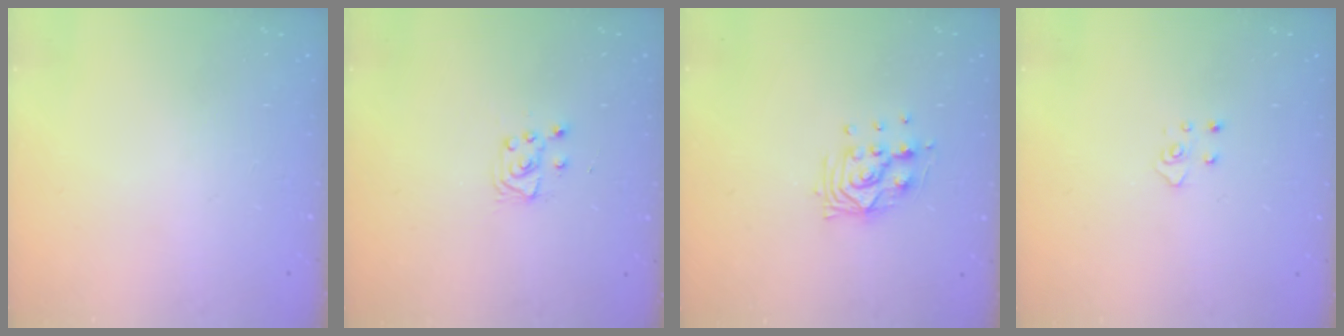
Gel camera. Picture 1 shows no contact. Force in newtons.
{"total": 4.9, "press": 4.9, "slide": 0.5}
{"total": 9.5, "press": 9.5, "slide": 0.4}
{"total": 4.1, "press": 4.0, "slide": 0.5}